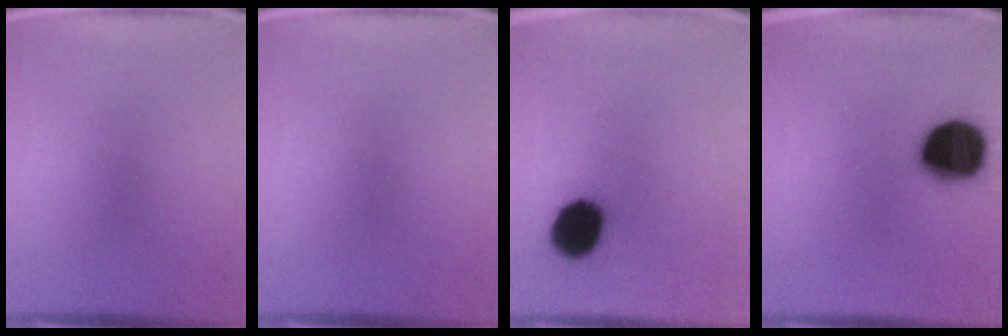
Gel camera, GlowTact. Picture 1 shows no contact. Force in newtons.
{"total": 0.0}
{"total": 12.8}
{"total": 18.0}